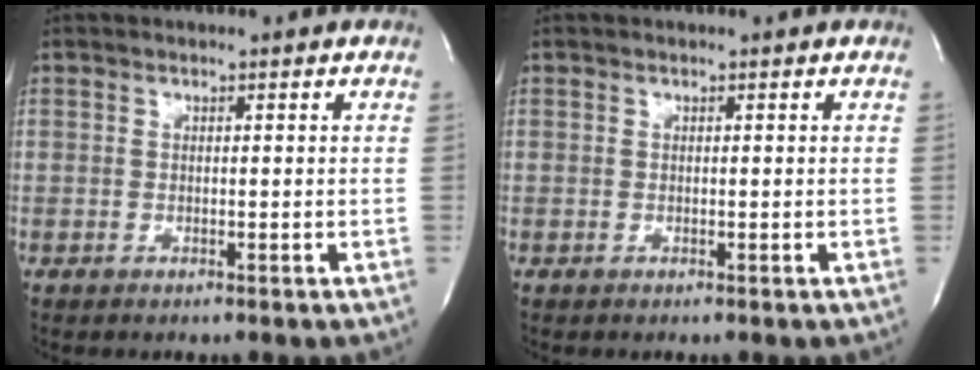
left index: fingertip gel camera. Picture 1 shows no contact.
{"total": 0.0}